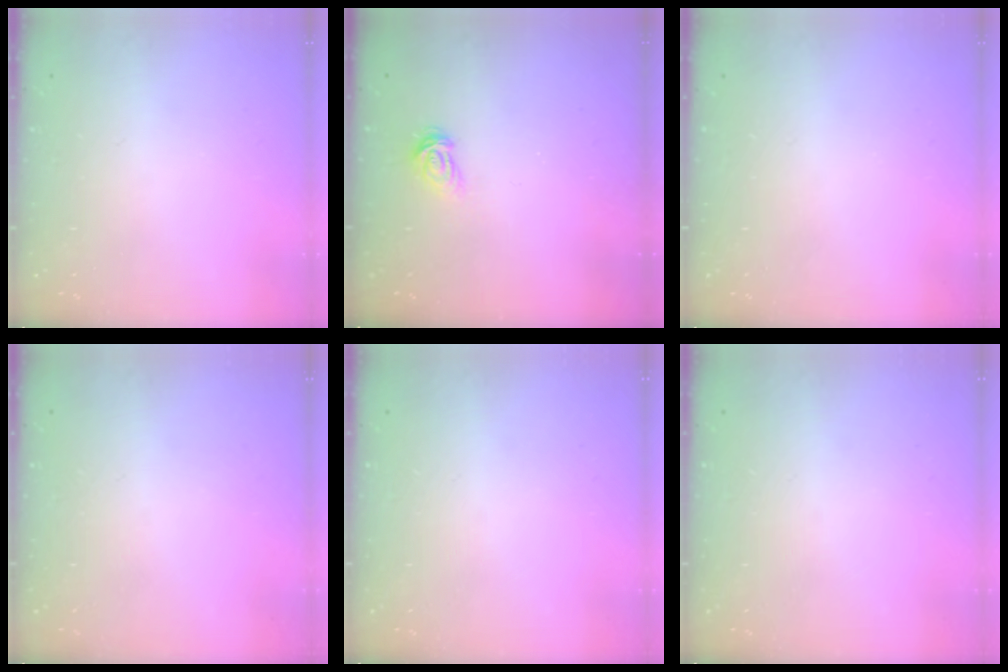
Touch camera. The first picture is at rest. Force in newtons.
{"total": 4.4, "press": 4.4, "slide": 0.5}
{"total": 0.0}
{"total": 0.0}
{"total": 0.0}
{"total": 0.0}